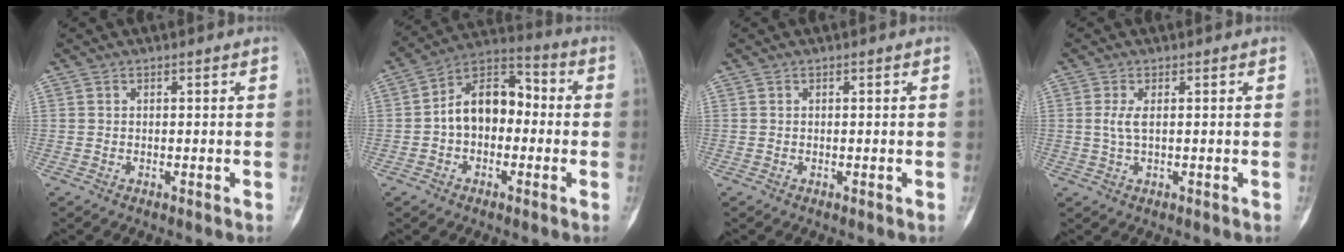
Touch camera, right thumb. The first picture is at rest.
{"total": 12.1, "force": [-0.7, 8.2, 8.9], "torque": [-0.113, 0.045, -0.028]}
{"total": 0.0}
{"total": 2.5, "force": [0.4, 0.8, 2.4], "torque": [-0.062, 0.001, 0.011]}